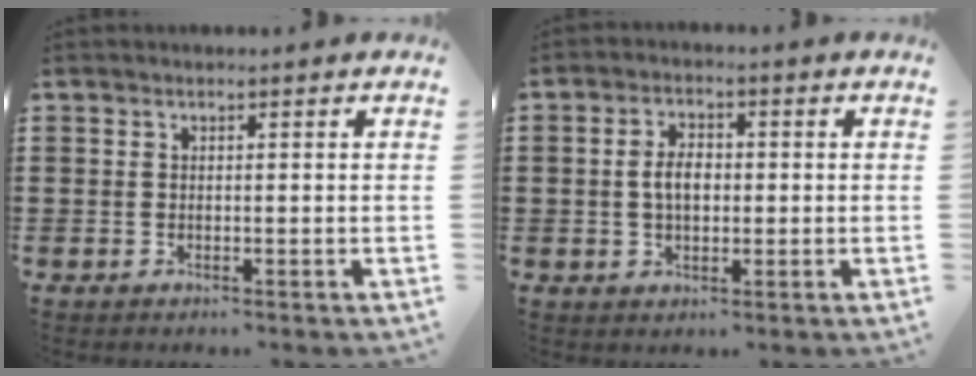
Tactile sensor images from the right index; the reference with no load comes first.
{"total": 4.2, "force": [0.0, 2.4, 3.5], "torque": [-0.061, 0.006, -0.004]}